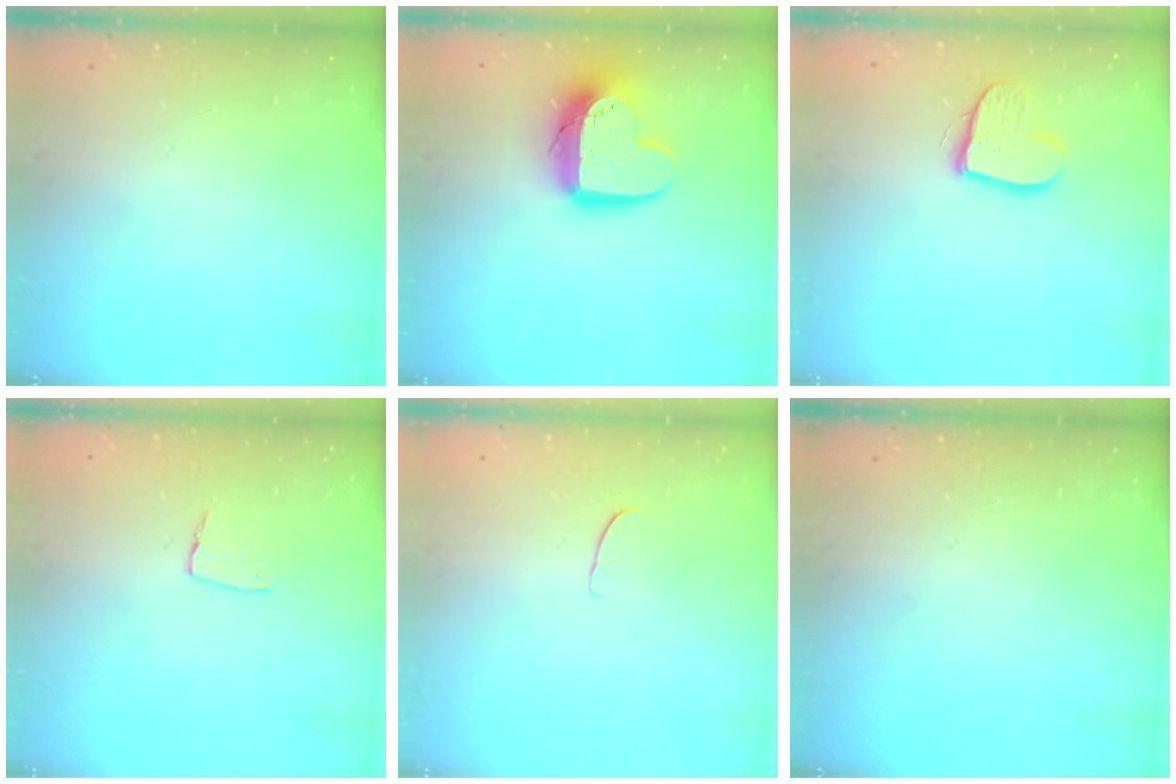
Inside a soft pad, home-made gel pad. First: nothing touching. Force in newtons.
{"total": 13.9, "press": 13.9, "slide": 1.0}
{"total": 12.0, "press": 11.9, "slide": 0.9}
{"total": 6.0, "press": 6.0, "slide": 0.4}
{"total": 5.4, "press": 5.4, "slide": 0.3}
{"total": 0.0}